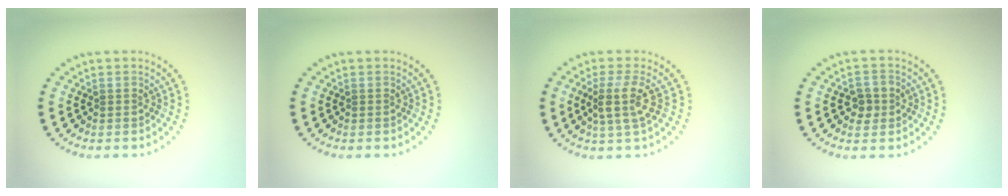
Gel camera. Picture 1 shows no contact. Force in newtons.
{"total": 0.0}
{"total": 2.9, "press": 2.4, "slide": 1.7}
{"total": 2.0, "press": 2.0, "slide": 0.4}